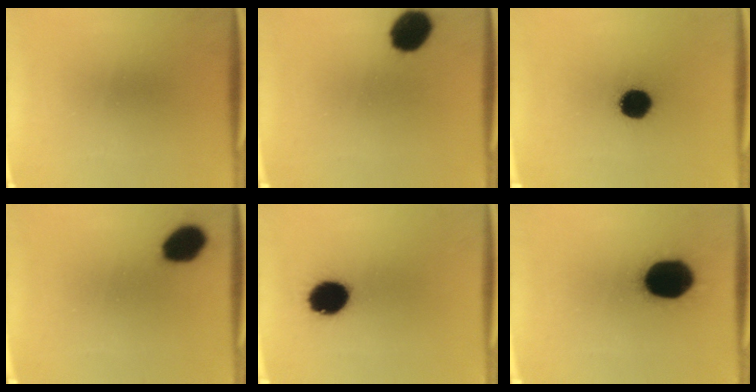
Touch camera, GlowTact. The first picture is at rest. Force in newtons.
{"total": 10.3}
{"total": 9.4}
{"total": 8.7}
{"total": 11.7}
{"total": 19.2}